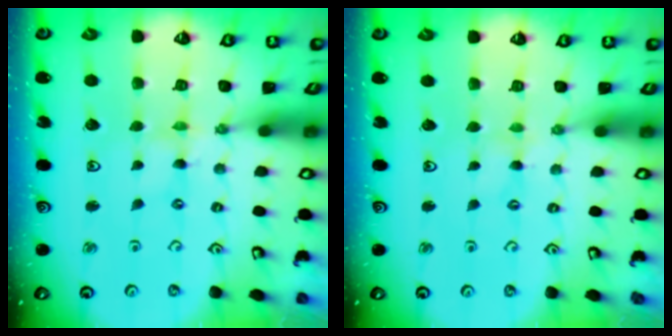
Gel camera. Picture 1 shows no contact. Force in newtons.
{"total": 1.6, "press": 1.6, "slide": 0.2}